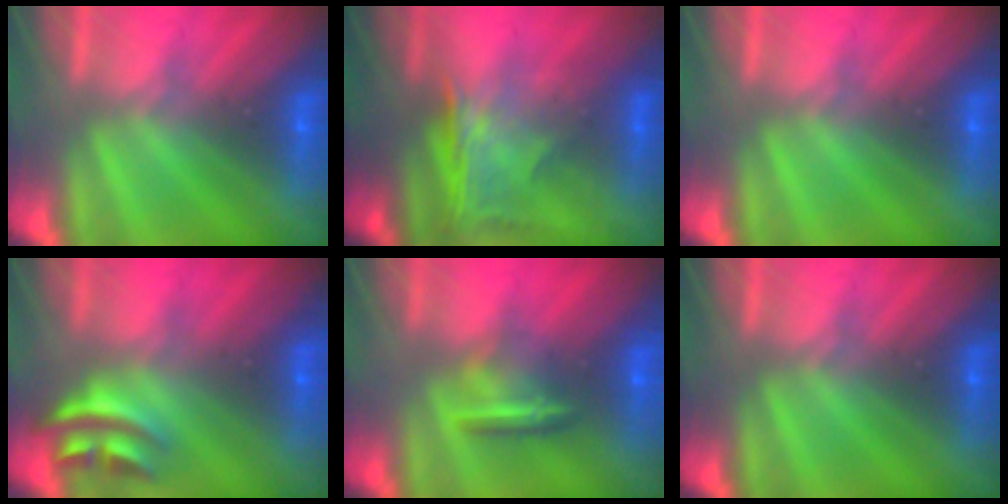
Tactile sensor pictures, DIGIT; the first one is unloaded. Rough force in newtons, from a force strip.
{"total": 1.3}
{"total": 0.0}
{"total": 2.7}
{"total": 6.1}
{"total": 0.0}